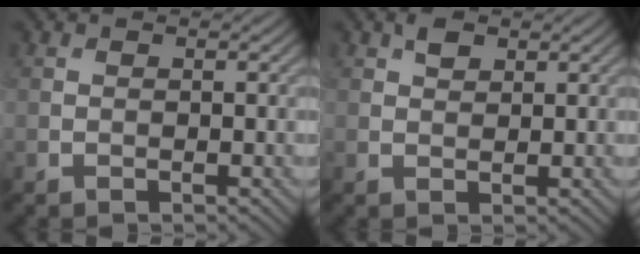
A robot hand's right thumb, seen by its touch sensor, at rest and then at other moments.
{"total": 1.7, "force": [1.0, 1.0, 1.0], "torque": [-0.017, 0.000, 0.018]}